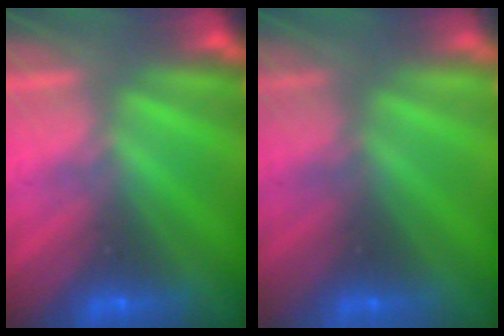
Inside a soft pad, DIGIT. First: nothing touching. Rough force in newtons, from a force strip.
{"total": 2.9}